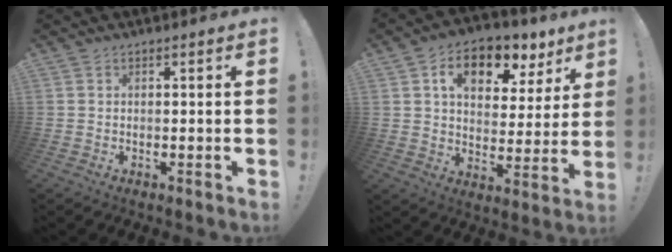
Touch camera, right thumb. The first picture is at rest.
{"total": 12.6, "force": [7.0, 7.3, 7.5], "torque": [-0.101, -0.039, 0.121]}